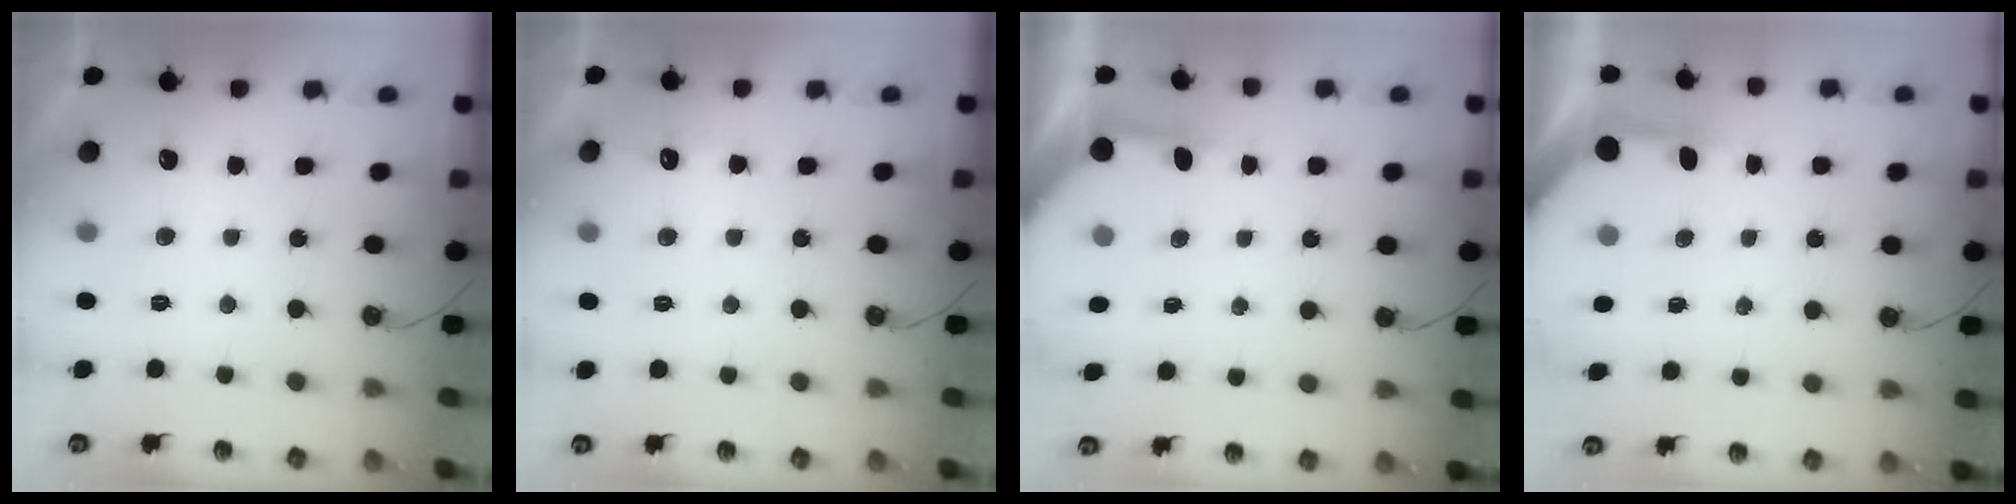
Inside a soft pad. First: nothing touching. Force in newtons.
{"total": 5.1, "press": 5.0, "slide": 0.5}
{"total": 4.0, "press": 3.9, "slide": 0.5}
{"total": 3.7, "press": 3.7, "slide": 0.2}